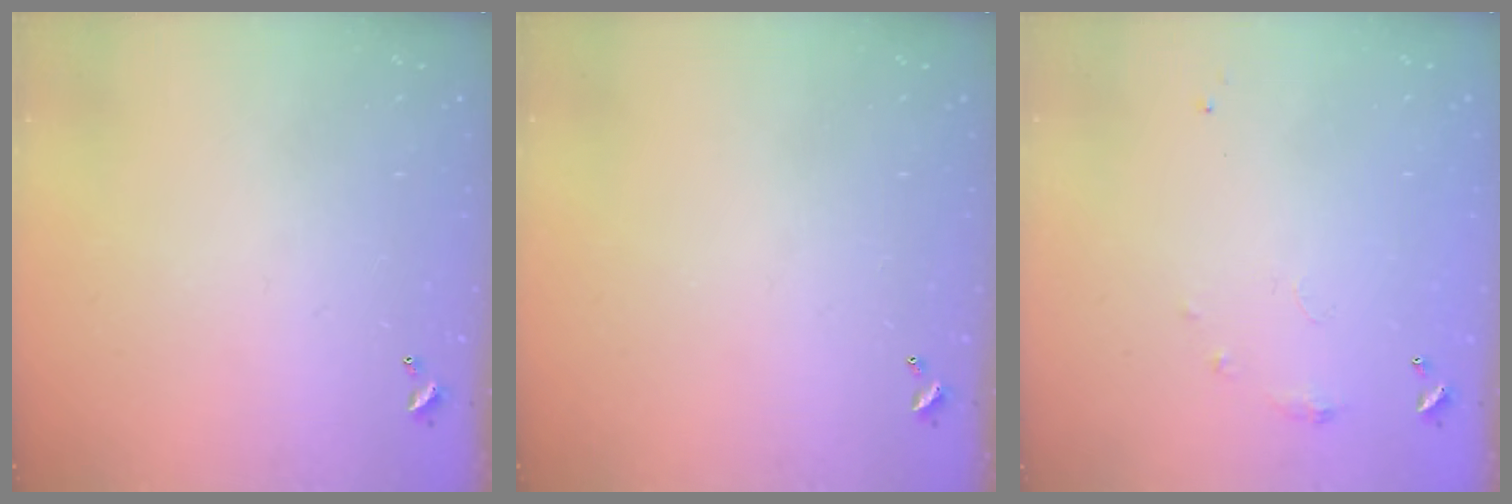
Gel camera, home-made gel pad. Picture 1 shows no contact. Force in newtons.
{"total": 0.0}
{"total": 6.0, "press": 5.9, "slide": 0.8}